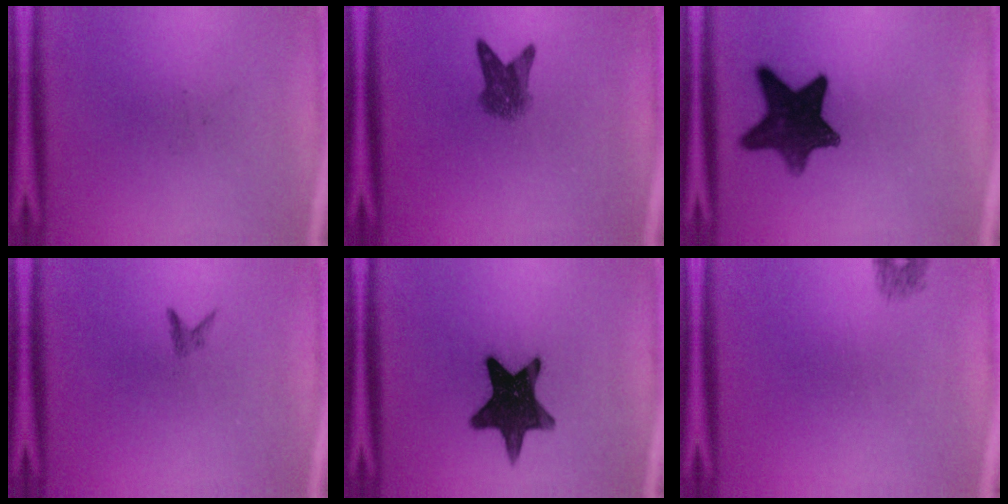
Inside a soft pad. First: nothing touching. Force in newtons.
{"total": 4.1}
{"total": 12.2}
{"total": 0.8}
{"total": 15.2}
{"total": 1.0}